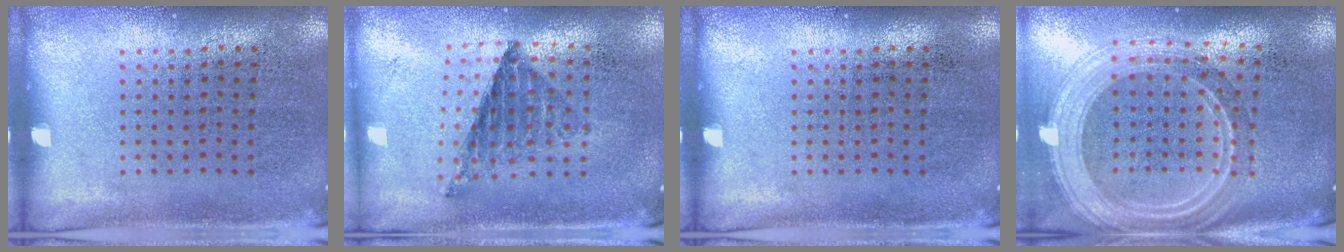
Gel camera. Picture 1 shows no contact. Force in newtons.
{"total": 0.8, "press": 0.8, "slide": 0.1}
{"total": 0.0}
{"total": 2.8, "press": 2.4, "slide": 1.6}